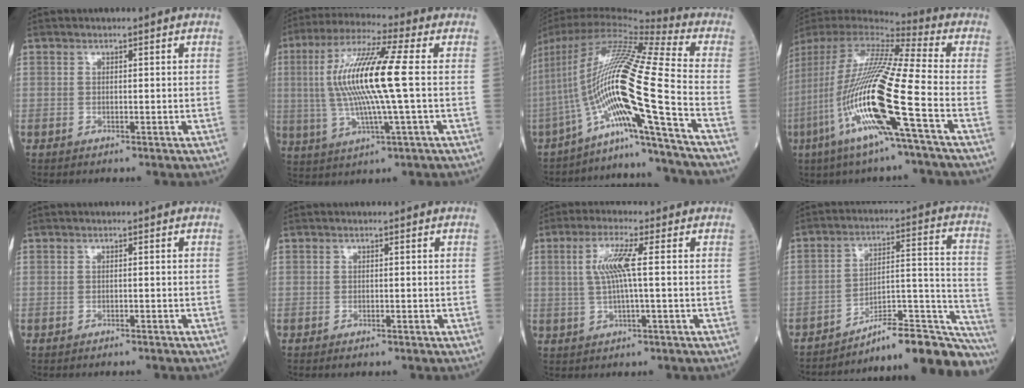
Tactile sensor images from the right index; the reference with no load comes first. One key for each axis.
{"total": 14.6, "fx": 0.9, "fy": 0.4, "fz": 14.6, "tx": -0.299, "ty": 0.011, "tz": 0.012}
{"total": 21.0, "fx": -9.5, "fy": -2.5, "fz": 18.6, "tx": -0.384, "ty": 0.006, "tz": -0.177}
{"total": 22.4, "fx": -7.0, "fy": 0.4, "fz": 21.3, "tx": -0.470, "ty": -0.039, "tz": -0.148}
{"total": 2.1, "fx": -2.0, "fy": 0.2, "fz": 0.7, "tx": -0.014, "ty": -0.002, "tz": -0.024}
{"total": 0.7, "fx": -0.6, "fy": 0.1, "fz": 0.4, "tx": -0.011, "ty": -0.002, "tz": -0.009}
{"total": 5.5, "fx": 0.7, "fy": -0.1, "fz": 5.5, "tx": -0.119, "ty": 0.009, "tz": 0.014}
{"total": 21.7, "fx": -20.2, "fy": 1.6, "fz": 7.8, "tx": -0.040, "ty": 0.045, "tz": -0.284}